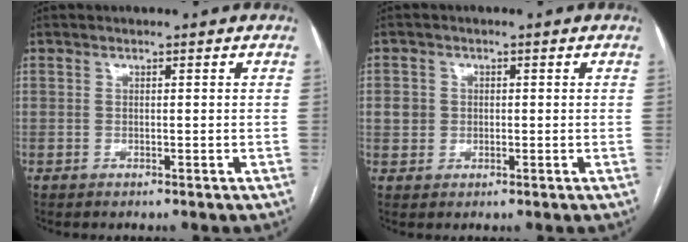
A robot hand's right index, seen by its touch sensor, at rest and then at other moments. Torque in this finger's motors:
{"motor_torque": [0.08, 0.03, -0.02, 0.01]}